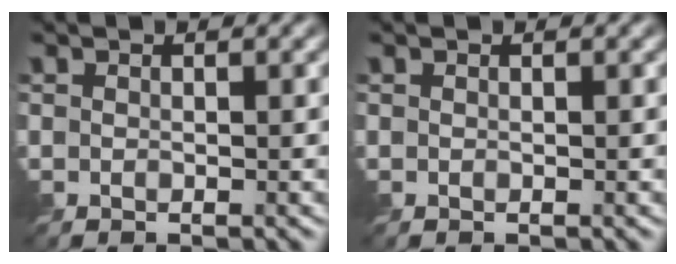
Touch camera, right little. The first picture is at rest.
{"total": 0.0}